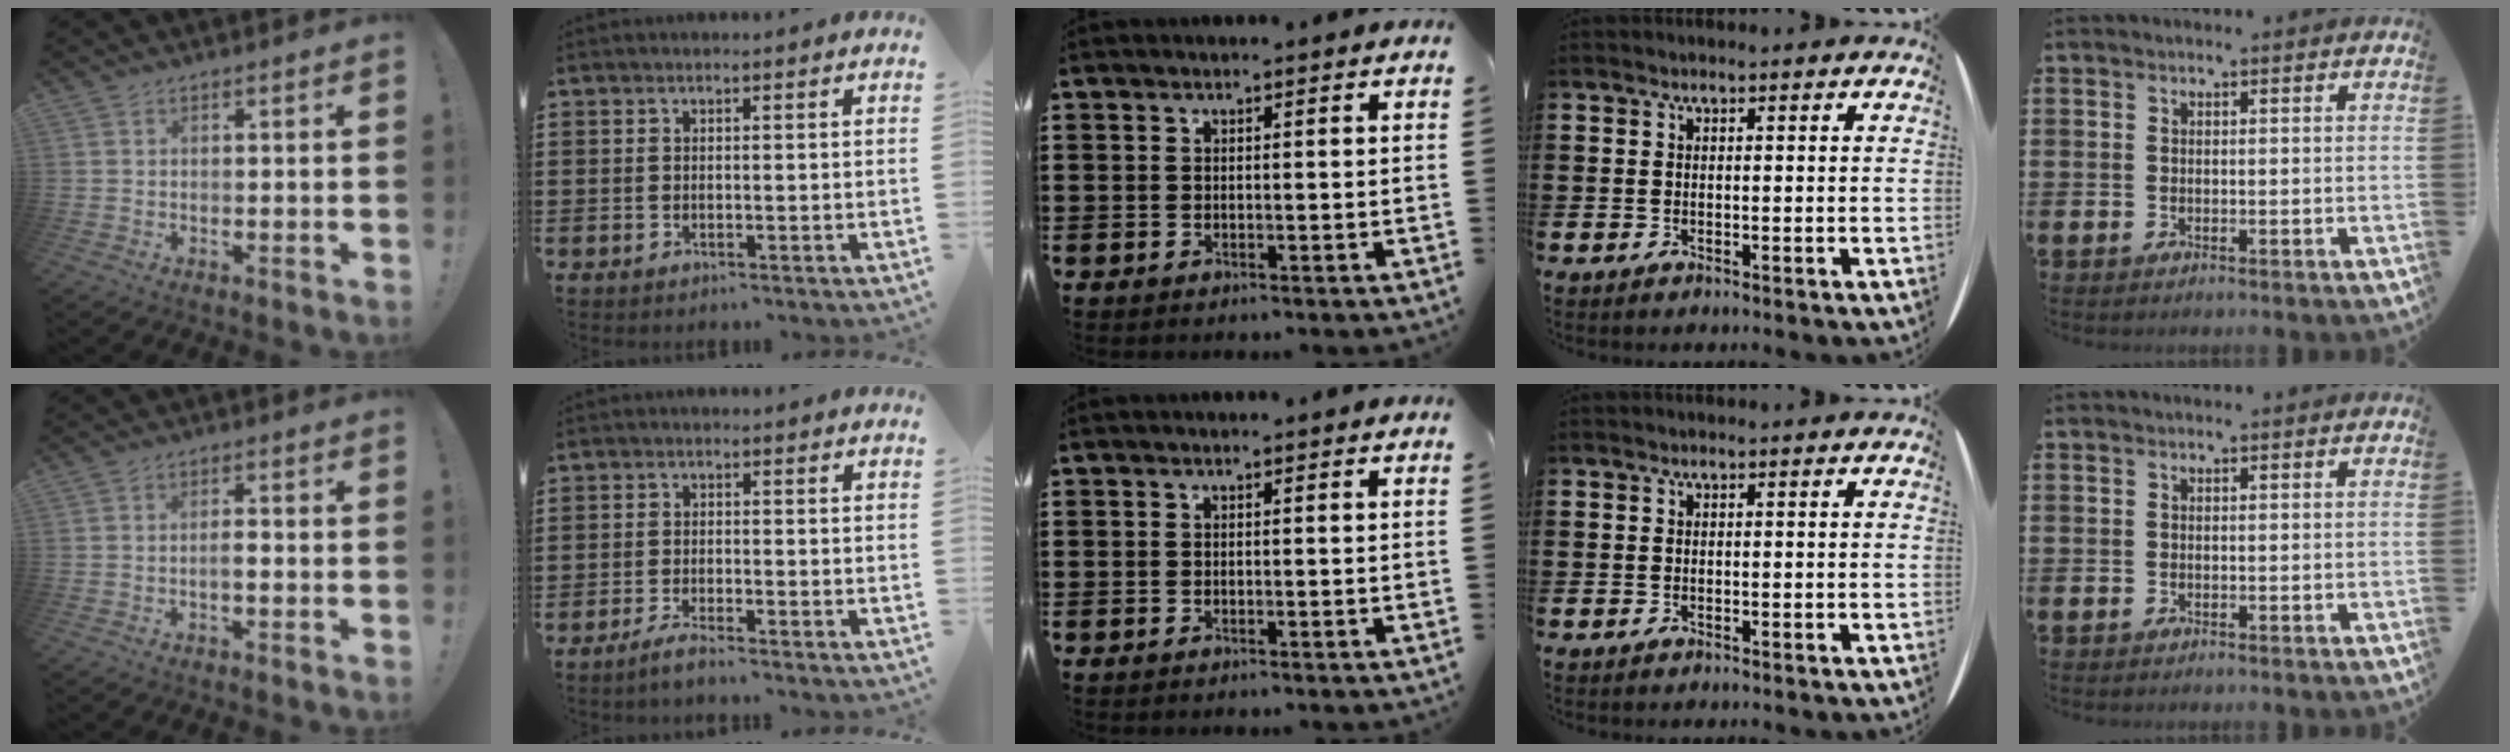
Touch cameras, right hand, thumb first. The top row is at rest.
{"thumb": {"total": 2.7, "force": [-1.1, 0.7, 2.4], "torque": [-0.048, 0.011, -0.019]}, "index": {"total": 2.2, "force": [-2.0, -0.2, 0.9], "torque": [-0.014, 0.003, -0.037]}}